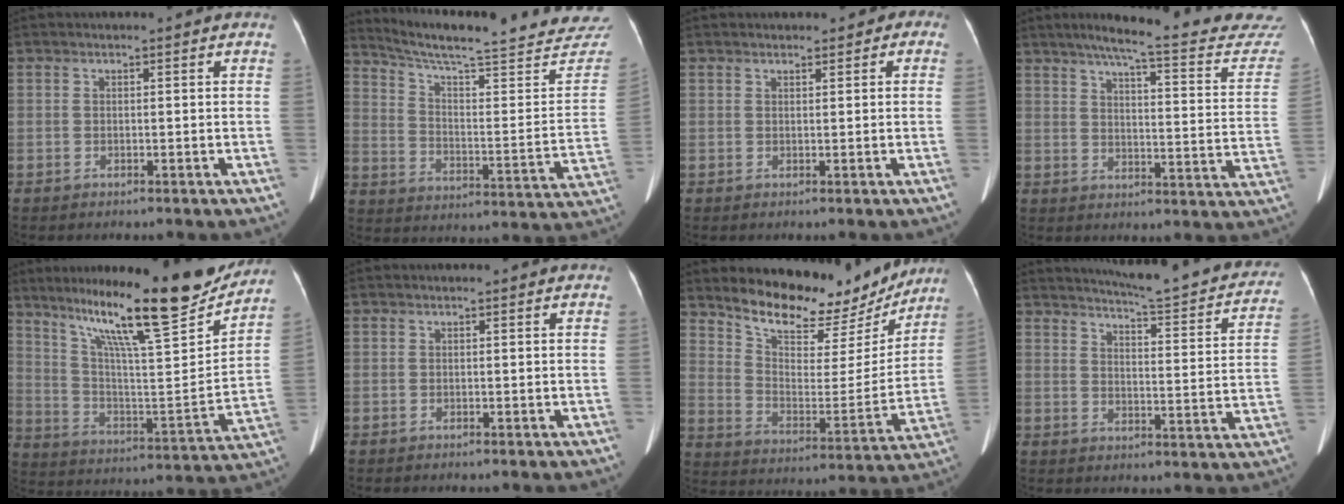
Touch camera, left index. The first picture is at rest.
{"total": 29.6, "force": [27.1, 2.8, 11.7], "torque": [-0.178, -0.096, 0.346]}
{"total": 1.4, "force": [0.8, 1.0, 0.7], "torque": [-0.003, 0.010, 0.008]}
{"total": 22.6, "force": [20.1, 2.0, 10.2], "torque": [-0.131, -0.045, 0.237]}
{"total": 24.0, "force": [19.2, 1.6, 14.4], "torque": [-0.238, -0.024, 0.299]}
{"total": 0.0}
{"total": 17.9, "force": [16.0, 5.3, 6.1], "torque": [-0.091, -0.026, 0.236]}
{"total": 21.4, "force": [19.5, 2.3, 8.6], "torque": [-0.114, -0.049, 0.230]}